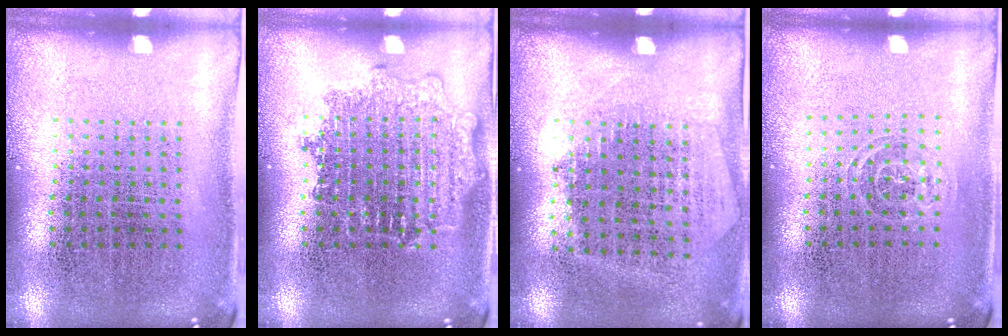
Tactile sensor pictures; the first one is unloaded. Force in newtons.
{"total": 2.4, "press": 2.4, "slide": 0.3}
{"total": 1.3, "press": 1.1, "slide": 0.6}
{"total": 0.9, "press": 0.6, "slide": 0.7}